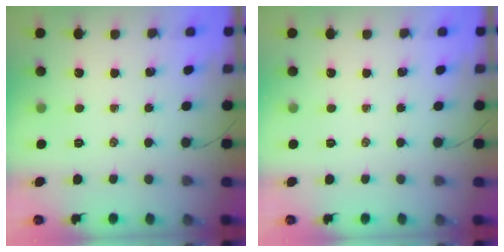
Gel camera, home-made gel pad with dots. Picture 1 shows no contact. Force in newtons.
{"total": 0.0}